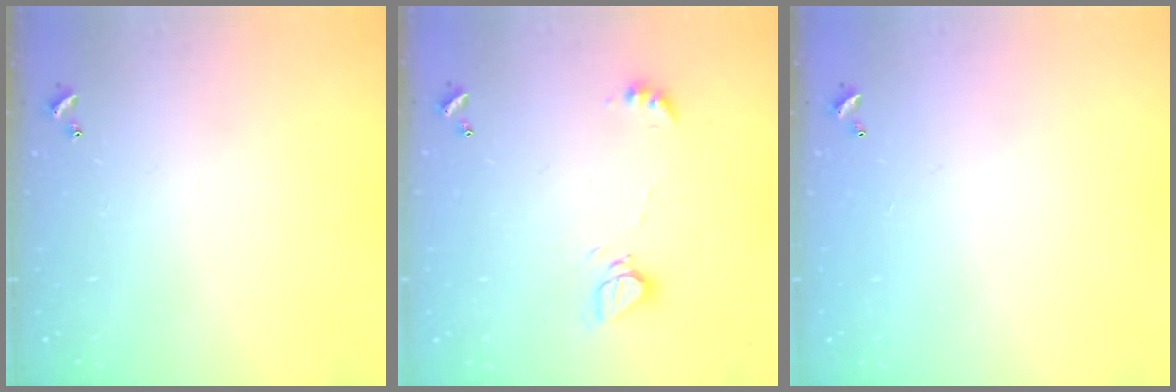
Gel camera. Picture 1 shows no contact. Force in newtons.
{"total": 7.2, "press": 7.2, "slide": 0.7}
{"total": 2.8, "press": 2.8, "slide": 0.1}